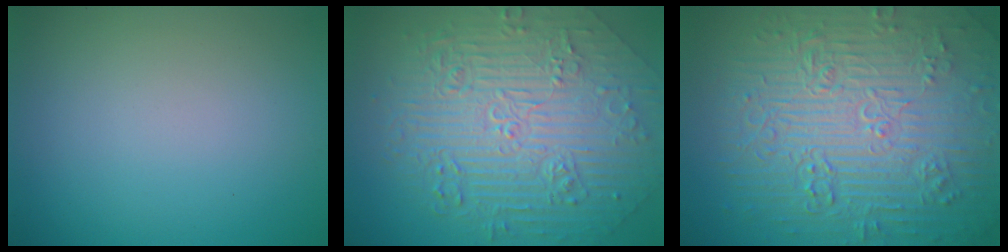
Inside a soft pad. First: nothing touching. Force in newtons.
{"total": 11.2, "press": 7.5, "slide": 8.3}
{"total": 11.7, "press": 7.7, "slide": 8.8}